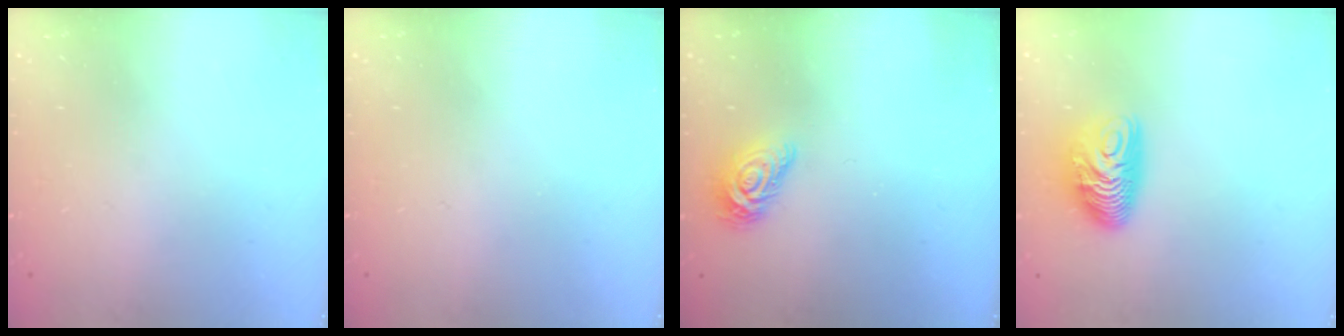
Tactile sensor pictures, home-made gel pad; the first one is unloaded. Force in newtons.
{"total": 0.0}
{"total": 9.0, "press": 9.0, "slide": 0.5}
{"total": 9.8, "press": 9.8, "slide": 0.3}